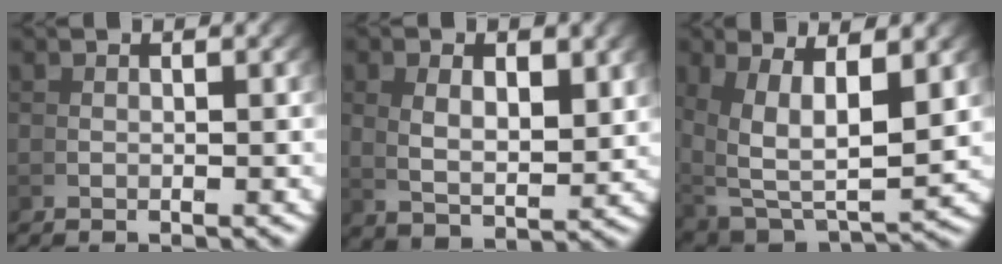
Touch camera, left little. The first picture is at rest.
{"total": 3.7, "force": [1.4, 1.5, 3.0], "torque": [-0.053, -0.010, 0.036]}
{"total": 8.2, "force": [0.8, 4.9, 6.6], "torque": [-0.140, -0.046, 0.042]}